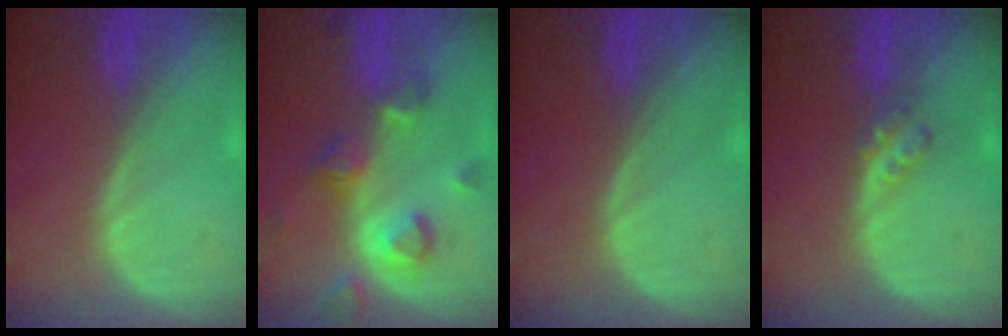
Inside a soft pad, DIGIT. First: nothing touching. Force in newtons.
{"total": 7.1, "press": 7.0, "slide": 1.2}
{"total": 0.0}
{"total": 2.7, "press": 2.3, "slide": 1.3}